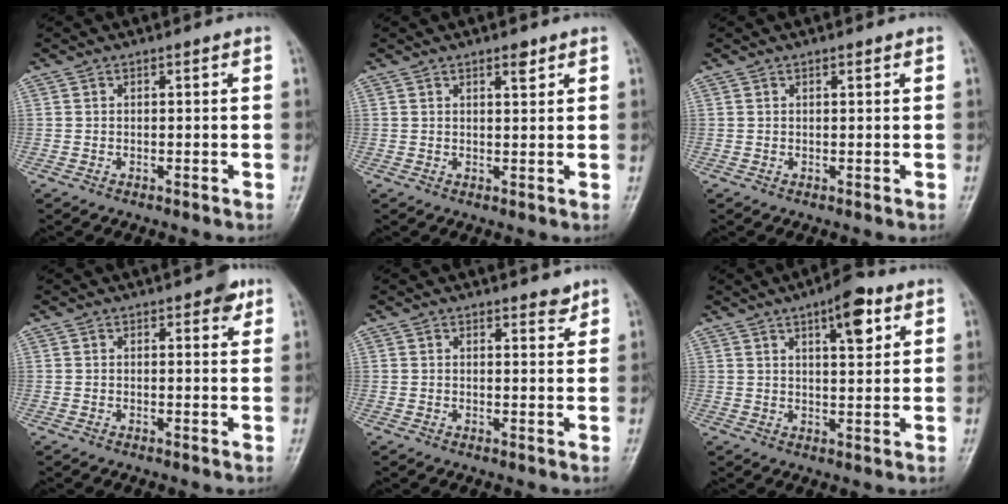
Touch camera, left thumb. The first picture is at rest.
{"total": 2.5, "force": [1.6, 0.9, 1.8], "torque": [-0.020, -0.009, 0.024]}
{"total": 0.9, "force": [0.5, 0.3, 0.7], "torque": [-0.011, 0.000, 0.007]}
{"total": 3.1, "force": [1.7, 1.3, 2.2], "torque": [-0.015, -0.005, 0.017]}
{"total": 2.2, "force": [1.9, 0.7, 0.9], "torque": [-0.001, -0.014, 0.024]}
{"total": 8.2, "force": [4.1, 2.9, 6.5], "torque": [-0.078, -0.016, 0.056]}